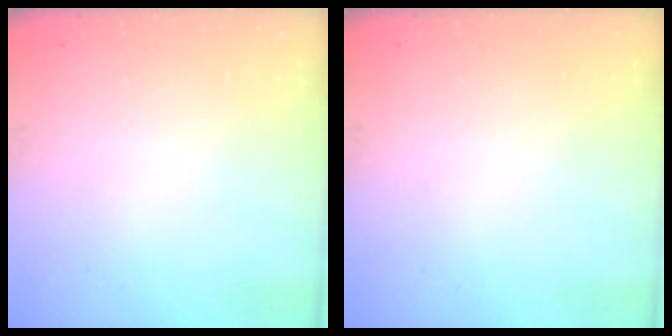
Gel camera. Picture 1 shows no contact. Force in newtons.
{"total": 0.0}